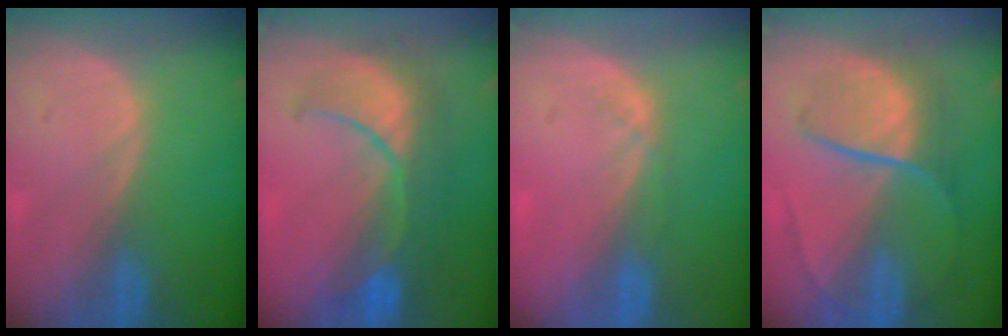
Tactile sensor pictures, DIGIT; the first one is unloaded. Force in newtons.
{"total": 8.7, "press": 8.6, "slide": 1.5}
{"total": 1.7, "press": 1.5, "slide": 0.8}
{"total": 7.5, "press": 7.2, "slide": 2.1}